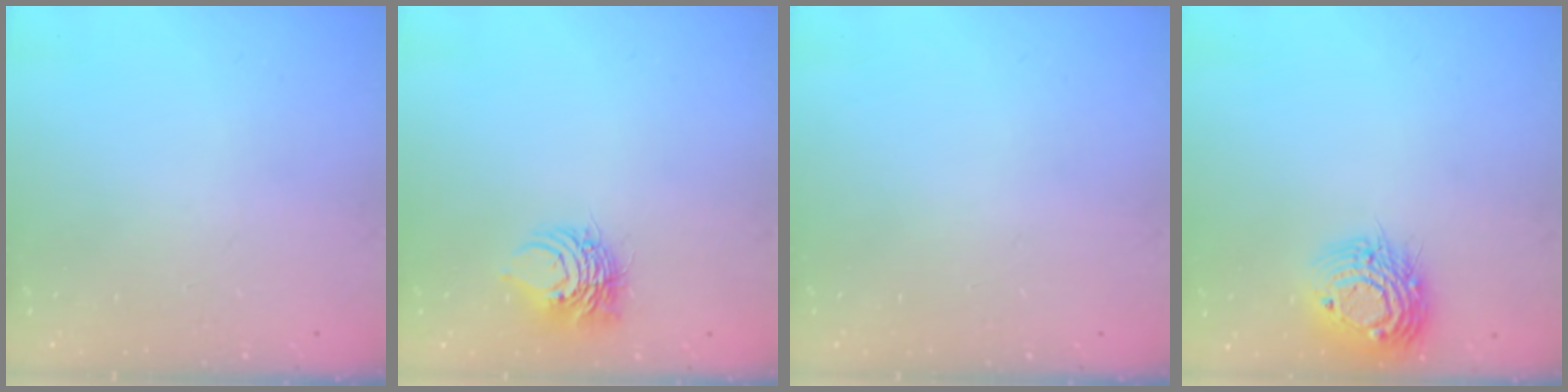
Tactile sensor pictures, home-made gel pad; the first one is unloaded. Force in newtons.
{"total": 7.8, "press": 7.8, "slide": 0.9}
{"total": 0.0}
{"total": 13.3, "press": 13.3, "slide": 1.1}